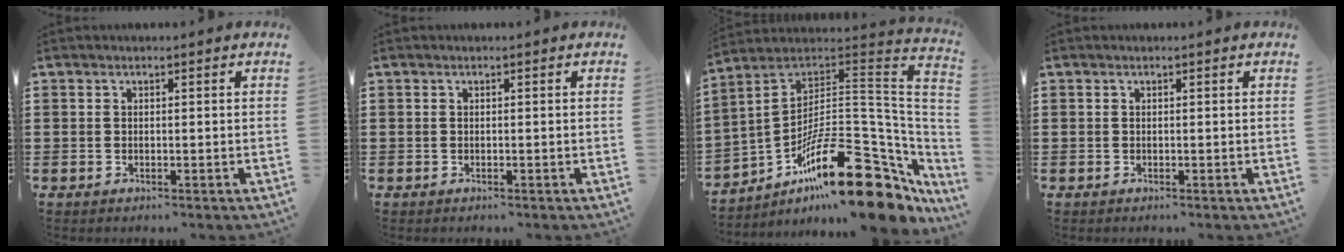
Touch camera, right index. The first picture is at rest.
{"total": 0.0}
{"total": 22.0, "force": [-12.0, 6.8, 17.1], "torque": [-0.273, 0.023, -0.201]}
{"total": 0.0}